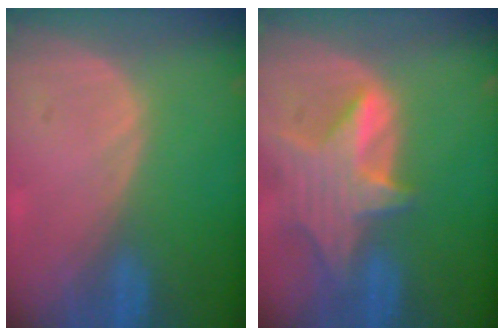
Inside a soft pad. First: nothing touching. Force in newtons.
{"total": 8.1, "press": 7.4, "slide": 3.3}